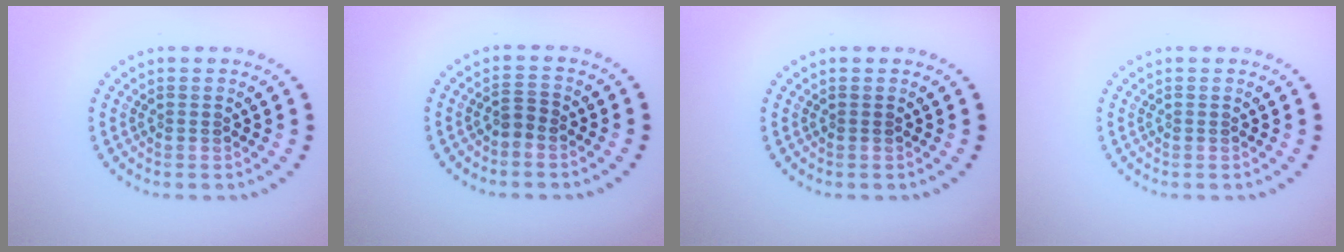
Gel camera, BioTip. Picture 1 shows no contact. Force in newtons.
{"total": 1.3, "press": 1.0, "slide": 0.8}
{"total": 0.0}
{"total": 0.0}